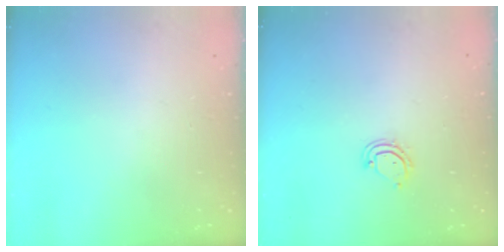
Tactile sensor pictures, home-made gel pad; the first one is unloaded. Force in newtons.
{"total": 5.2, "press": 5.2, "slide": 0.2}